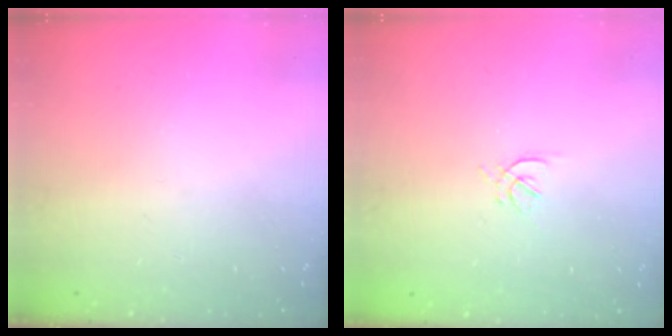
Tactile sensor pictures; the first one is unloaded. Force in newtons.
{"total": 1.7, "press": 1.6, "slide": 0.6}